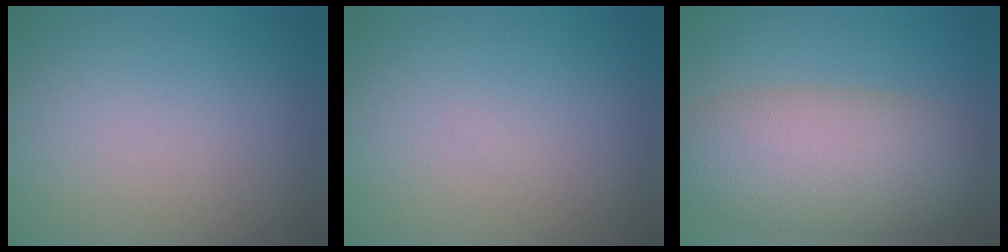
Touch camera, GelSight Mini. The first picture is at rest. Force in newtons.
{"total": 0.0}
{"total": 8.6, "press": 8.6, "slide": 0.6}